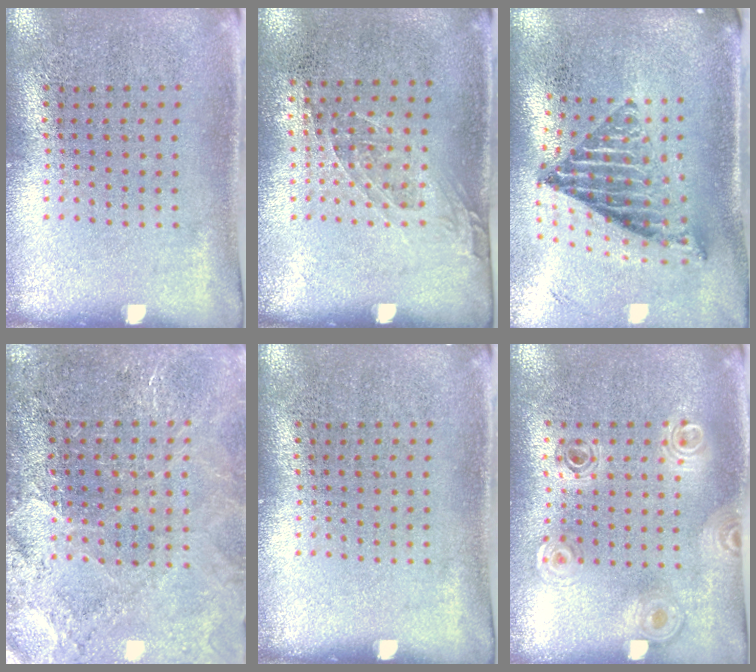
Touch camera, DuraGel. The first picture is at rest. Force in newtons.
{"total": 1.0, "press": 0.8, "slide": 0.6}
{"total": 1.6, "press": 1.3, "slide": 1.0}
{"total": 3.3, "press": 3.0, "slide": 1.4}
{"total": 0.0}
{"total": 0.9, "press": 0.9, "slide": 0.1}